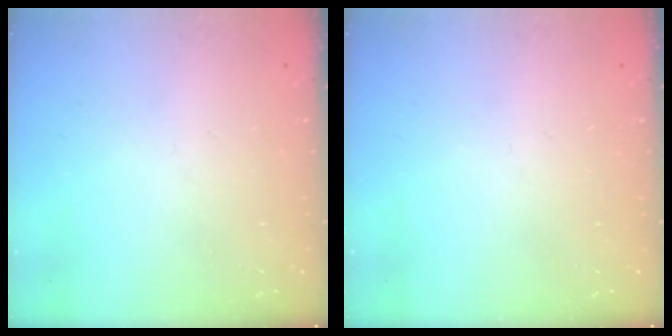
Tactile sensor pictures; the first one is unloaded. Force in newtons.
{"total": 0.0}